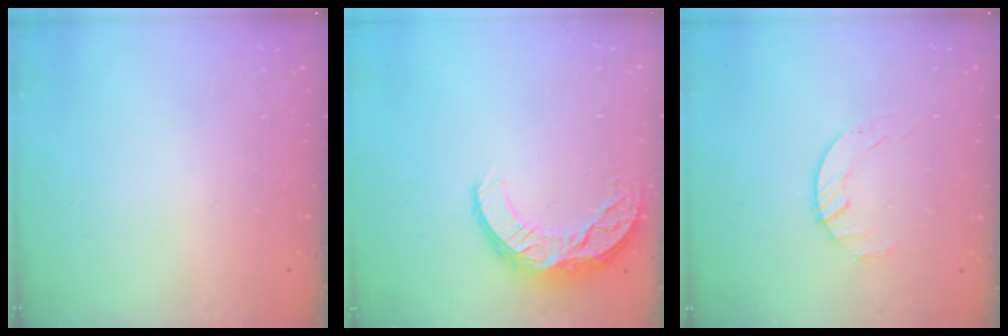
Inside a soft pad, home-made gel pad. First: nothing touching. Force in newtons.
{"total": 10.1, "press": 10.1, "slide": 0.7}
{"total": 1.8, "press": 1.7, "slide": 0.3}